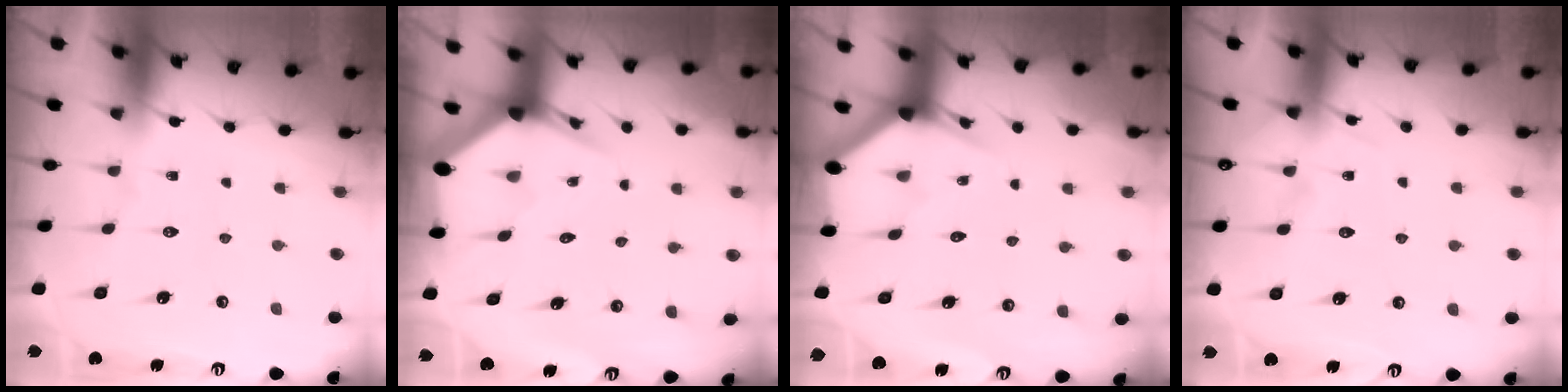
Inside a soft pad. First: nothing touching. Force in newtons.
{"total": 3.7, "press": 3.7, "slide": 0.4}
{"total": 2.7, "press": 2.7, "slide": 0.1}
{"total": 4.5, "press": 4.5, "slide": 0.6}